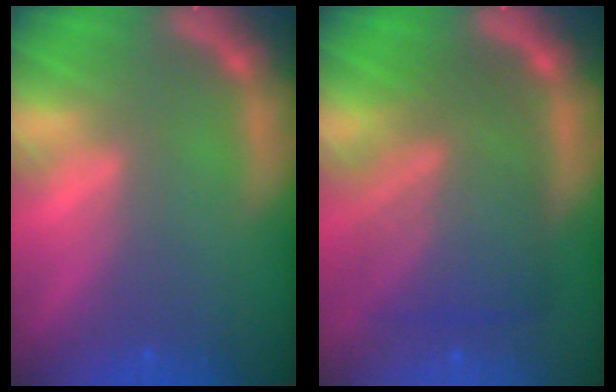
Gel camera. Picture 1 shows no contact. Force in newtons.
{"total": 8.6}